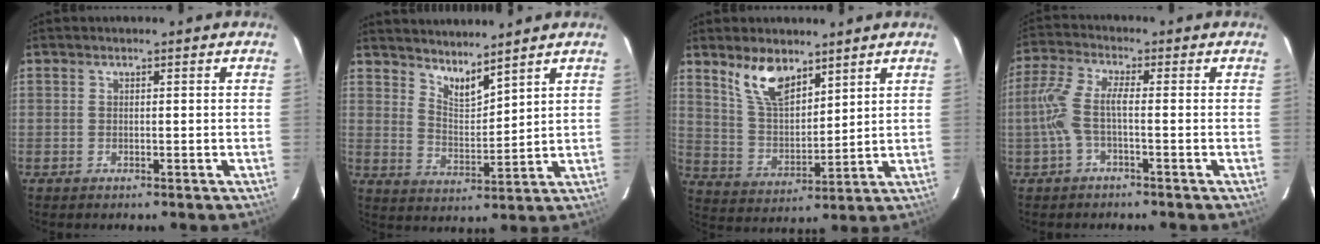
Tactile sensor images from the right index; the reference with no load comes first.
{"total": 6.1, "force": [5.4, 1.0, 2.5], "torque": [-0.041, -0.010, 0.101]}
{"total": 9.8, "force": [6.8, 4.2, 5.7], "torque": [-0.106, 0.007, 0.139]}
{"total": 6.1, "force": [-1.6, 1.1, 5.7], "torque": [-0.136, 0.006, -0.030]}